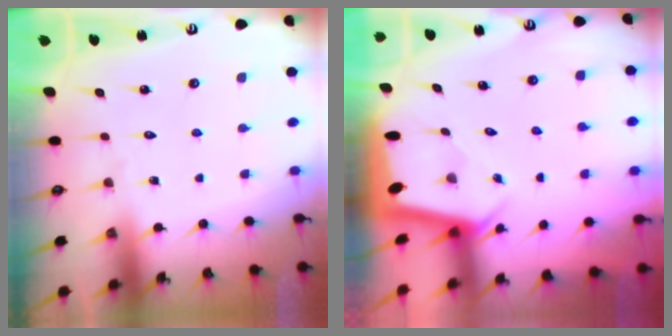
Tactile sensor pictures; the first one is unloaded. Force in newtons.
{"total": 1.9, "press": 1.9, "slide": 0.1}